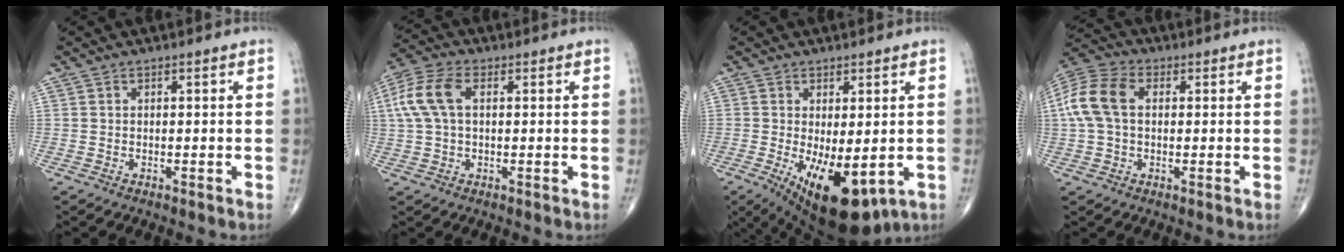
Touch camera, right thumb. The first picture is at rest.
{"total": 9.6, "force": [1.6, 5.7, 7.5], "torque": [-0.174, 0.028, 0.028]}
{"total": 13.5, "force": [-3.7, 5.7, 11.6], "torque": [-0.173, -0.024, -0.034]}
{"total": 10.8, "force": [1.4, 7.1, 8.0], "torque": [-0.179, 0.029, 0.022]}